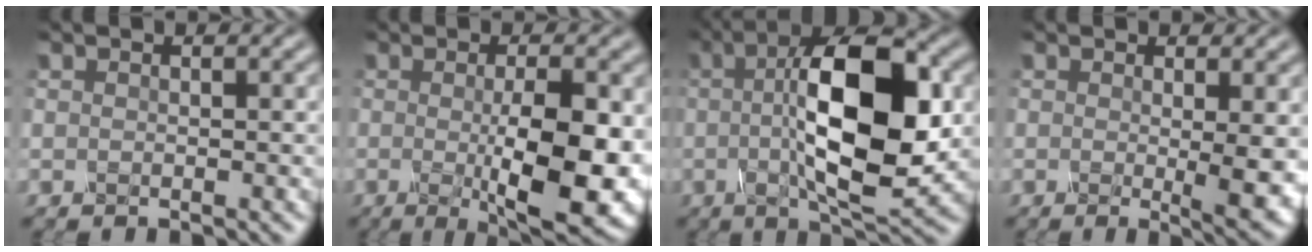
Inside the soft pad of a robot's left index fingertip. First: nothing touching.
{"total": 9.7, "force": [-1.1, 2.7, 9.3], "torque": [-0.135, -0.020, -0.009]}
{"total": 12.2, "force": [0.5, 4.2, 11.5], "torque": [-0.178, 0.008, 0.005]}
{"total": 4.2, "force": [-0.1, 0.7, 4.2], "torque": [-0.059, -0.011, 0.002]}